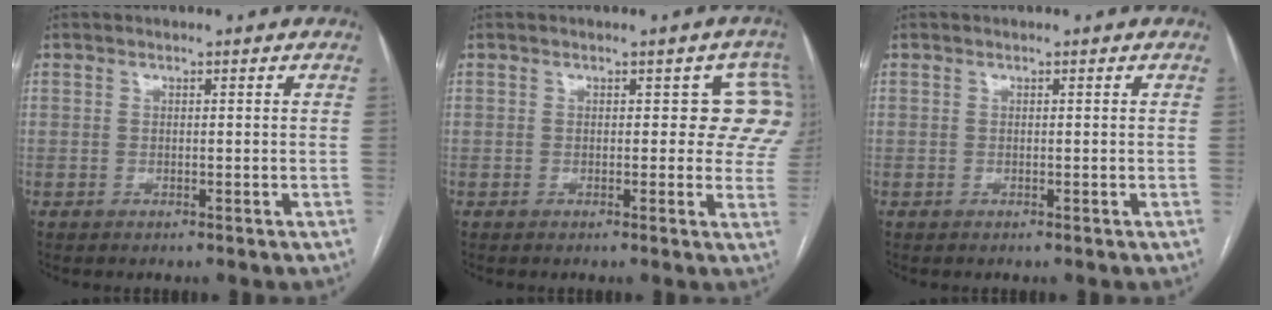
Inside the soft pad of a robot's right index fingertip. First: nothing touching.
{"total": 6.3, "force": [1.9, 3.8, 4.7], "torque": [-0.022, 0.009, 0.009]}
{"total": 0.0}